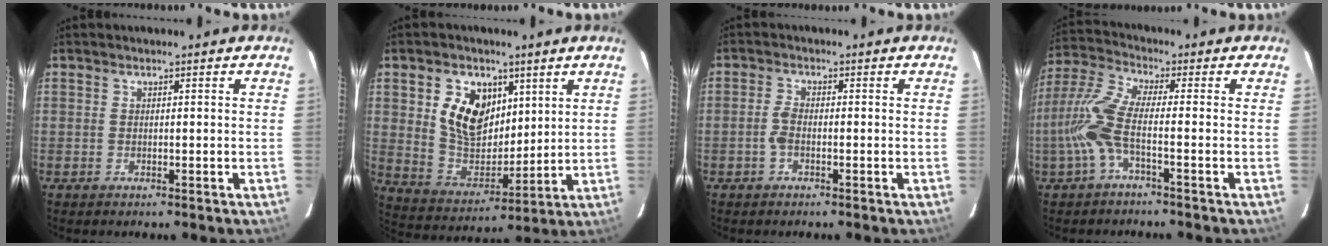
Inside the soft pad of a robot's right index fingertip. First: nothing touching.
{"total": 12.6, "force": [4.8, 8.6, 7.9], "torque": [-0.151, 0.008, 0.102]}
{"total": 2.2, "force": [-0.9, 1.0, 1.8], "torque": [-0.044, 0.007, -0.019]}
{"total": 8.3, "force": [-2.6, 1.1, 7.8], "torque": [-0.189, 0.008, -0.055]}